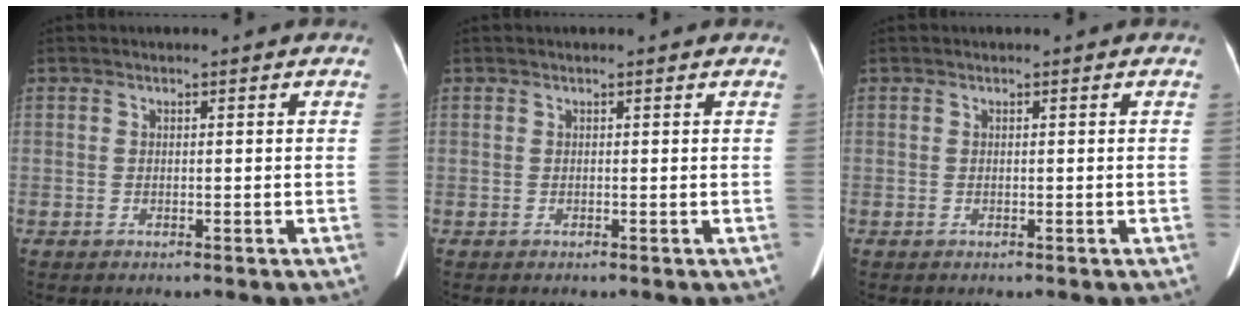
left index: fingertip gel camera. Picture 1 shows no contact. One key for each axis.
{"total": 0.9, "fx": 0.8, "fy": 0.0, "fz": 0.3, "tx": -0.008, "ty": 0.006, "tz": 0.012}
{"total": 0.0}